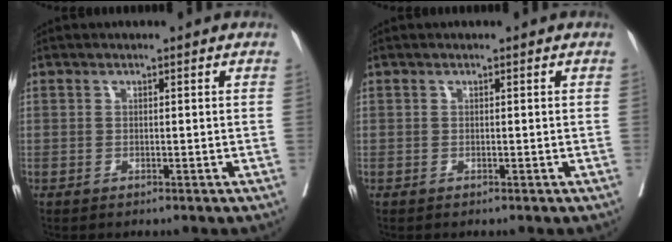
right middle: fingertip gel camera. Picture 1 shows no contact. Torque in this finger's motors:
{"motor_torque": [-0.27, -0.26, 0.00, 0.00]}